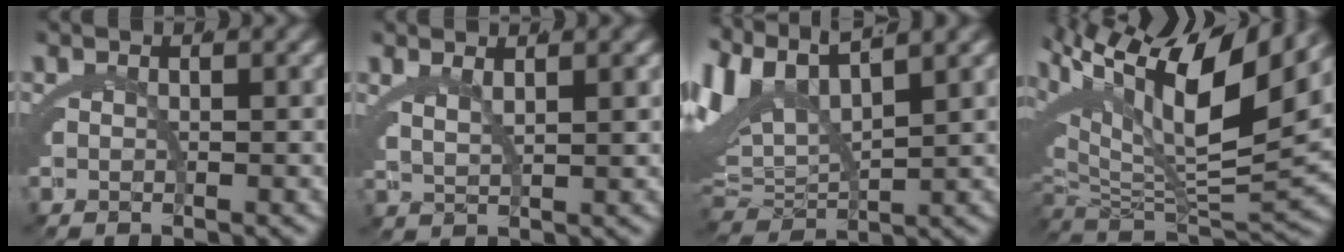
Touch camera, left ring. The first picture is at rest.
{"total": 2.1, "force": [1.6, 0.0, 1.3], "torque": [-0.026, -0.007, 0.040]}
{"total": 10.4, "force": [2.6, 7.8, 6.4], "torque": [-0.166, -0.009, 0.047]}
{"total": 16.2, "force": [6.7, 7.3, 12.8], "torque": [-0.211, 0.028, 0.100]}